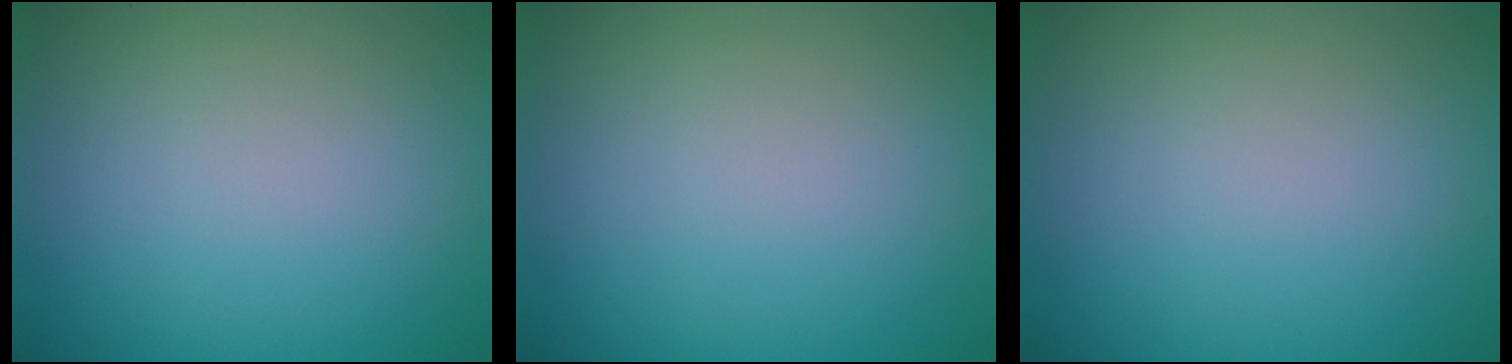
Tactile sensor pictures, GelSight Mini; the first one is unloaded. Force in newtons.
{"total": 0.0}
{"total": 0.0}